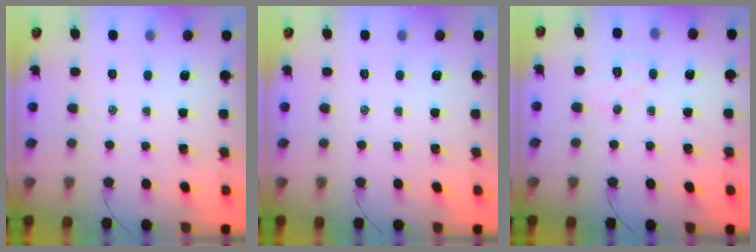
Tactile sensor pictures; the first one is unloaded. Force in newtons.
{"total": 0.0}
{"total": 5.6, "press": 5.5, "slide": 1.0}